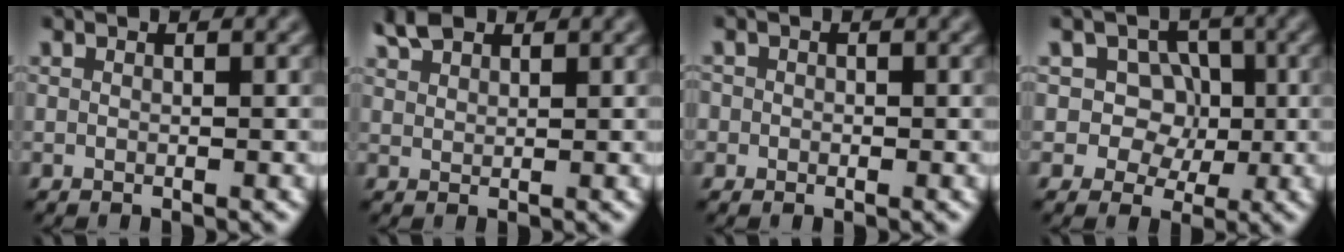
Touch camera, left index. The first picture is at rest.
{"total": 2.5, "force": [2.1, 1.0, 1.0], "torque": [-0.020, 0.011, 0.044]}
{"total": 1.2, "force": [0.0, 1.2, 0.3], "torque": [0.004, 0.002, -0.010]}
{"total": 5.3, "force": [0.6, 4.6, 2.5], "torque": [-0.008, 0.018, -0.019]}